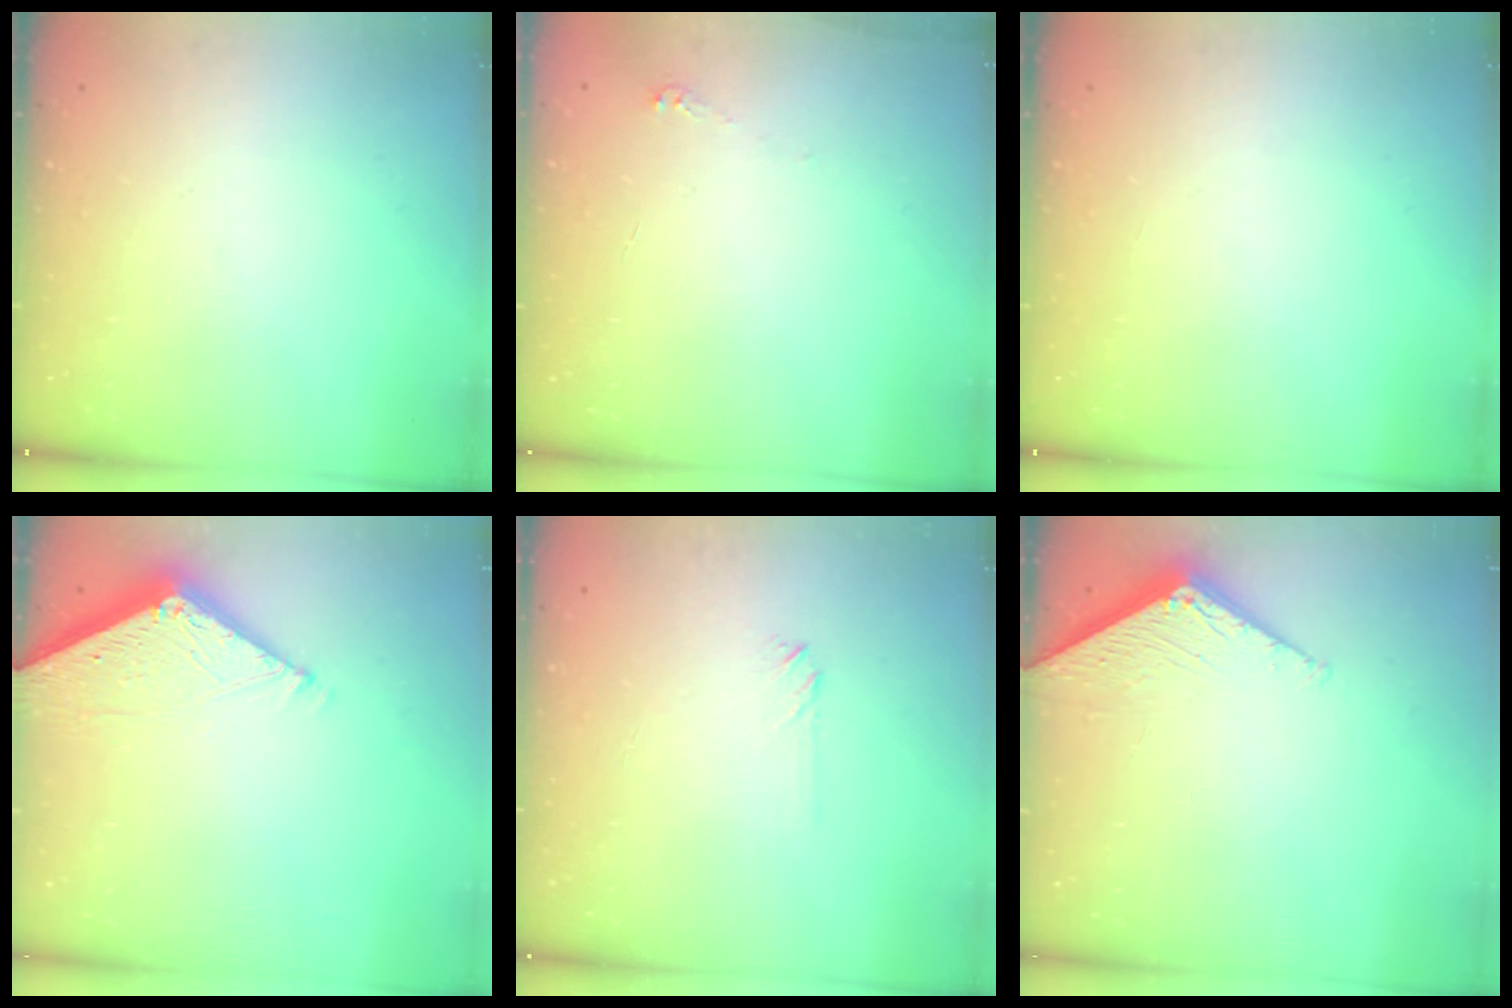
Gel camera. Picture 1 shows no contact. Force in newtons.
{"total": 2.5, "press": 2.5, "slide": 0.3}
{"total": 0.0}
{"total": 6.6, "press": 6.6, "slide": 0.1}
{"total": 2.0, "press": 2.0, "slide": 0.3}
{"total": 3.1, "press": 3.1, "slide": 0.4}